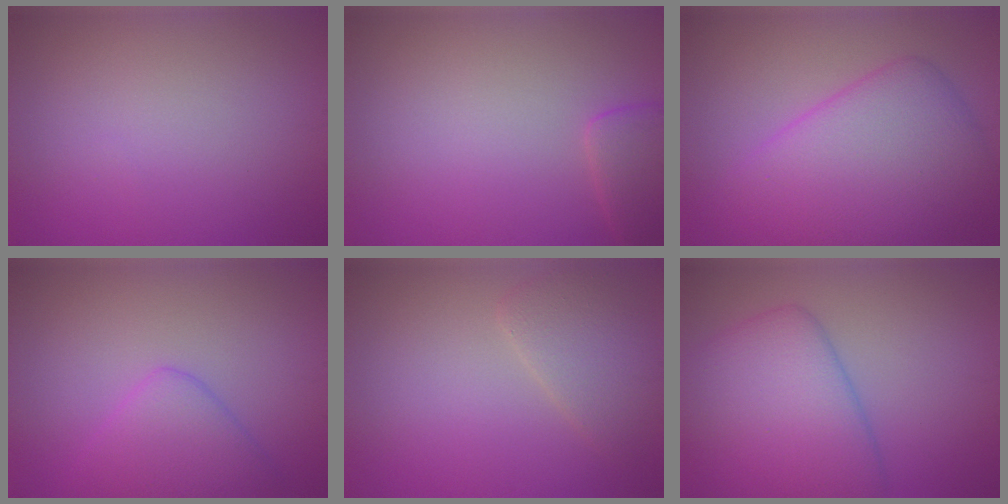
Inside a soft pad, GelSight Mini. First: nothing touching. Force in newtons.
{"total": 2.3, "press": 2.3, "slide": 0.2}
{"total": 7.8, "press": 7.8, "slide": 0.2}
{"total": 3.6, "press": 3.6, "slide": 0.1}
{"total": 2.9, "press": 2.8, "slide": 0.4}
{"total": 7.2, "press": 7.2, "slide": 0.2}